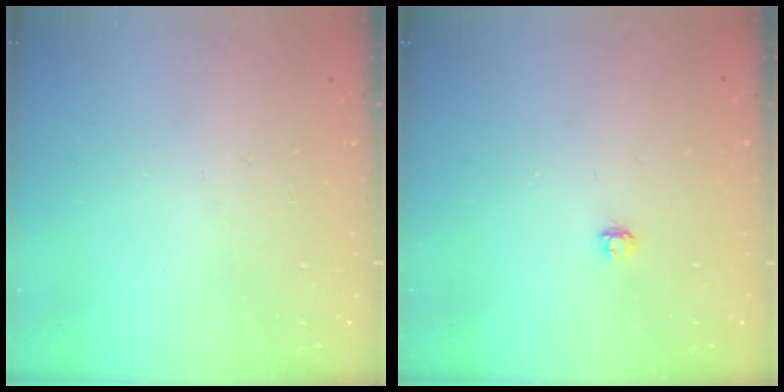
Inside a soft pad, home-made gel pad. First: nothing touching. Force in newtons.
{"total": 2.9, "press": 2.9, "slide": 0.3}